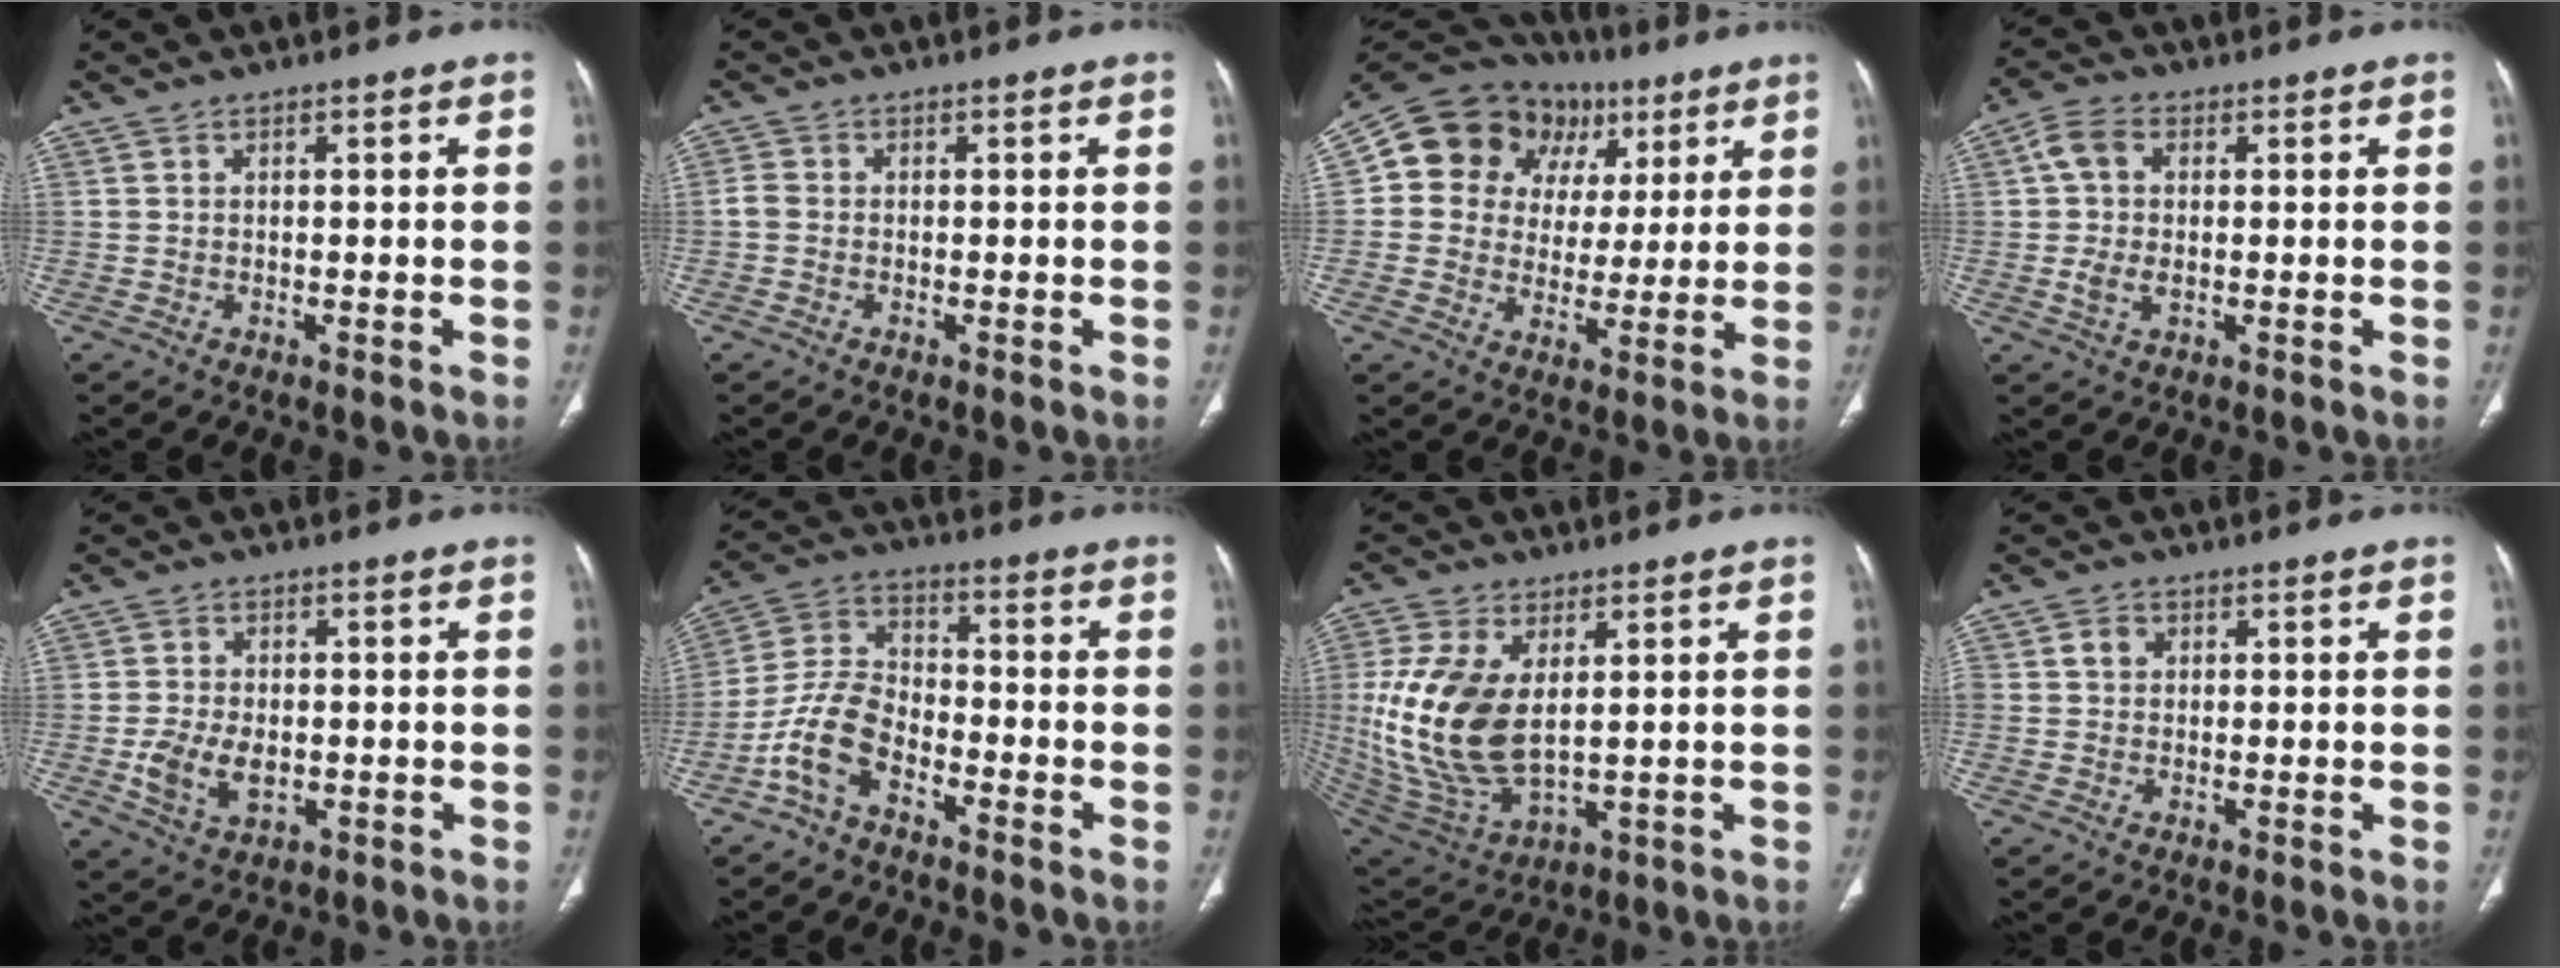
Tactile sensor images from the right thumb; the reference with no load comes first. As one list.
[{"total": 1.7, "force": [-0.4, 1.3, 1.0], "torque": [-0.021, 0.001, -0.012]}, {"total": 18.8, "force": [6.5, 15.4, 8.6], "torque": [-0.080, 0.032, 0.108]}, {"total": 6.9, "force": [0.7, 4.2, 5.4], "torque": [-0.107, 0.012, 0.011]}, {"total": 7.5, "force": [-1.3, 4.8, 5.6], "torque": [-0.104, 0.002, -0.018]}, {"total": 9.6, "force": [-5.2, 5.2, 6.1], "torque": [-0.123, 0.046, -0.112]}, {"total": 18.1, "force": [2.3, 10.2, 14.8], "torque": [-0.314, -0.018, 0.060]}, {"total": 2.5, "force": [0.6, 2.1, 1.2], "torque": [-0.015, 0.004, 0.011]}]